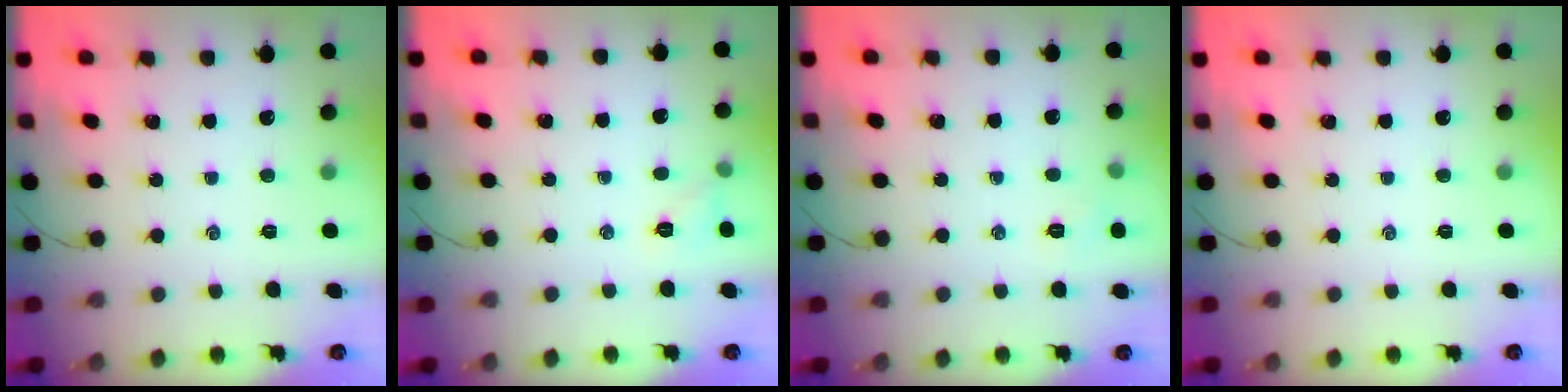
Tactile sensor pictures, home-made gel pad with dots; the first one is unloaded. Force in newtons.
{"total": 5.5, "press": 5.3, "slide": 1.5}
{"total": 3.8, "press": 3.7, "slide": 0.8}
{"total": 0.0}